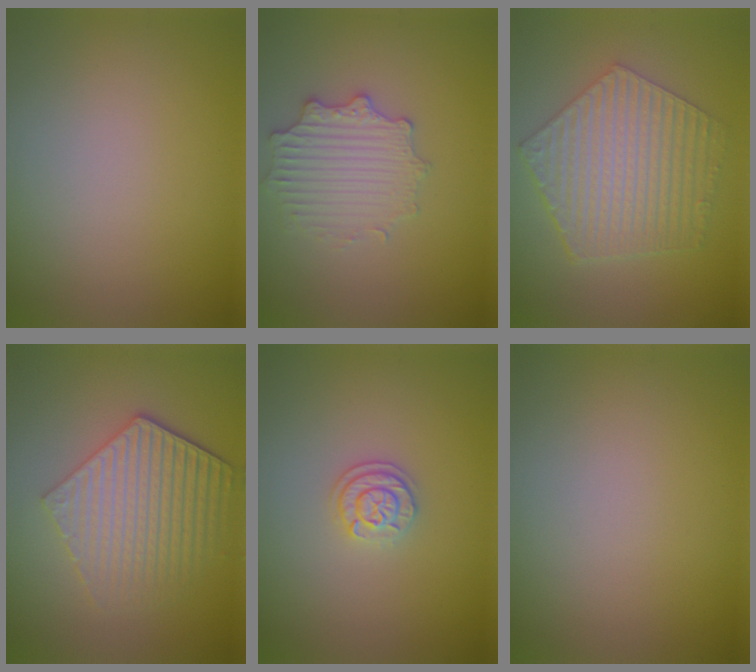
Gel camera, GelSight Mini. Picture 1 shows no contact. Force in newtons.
{"total": 2.9, "press": 2.9, "slide": 0.6}
{"total": 6.5, "press": 4.9, "slide": 4.3}
{"total": 5.5, "press": 4.4, "slide": 3.2}
{"total": 2.0, "press": 1.9, "slide": 0.8}
{"total": 0.0}